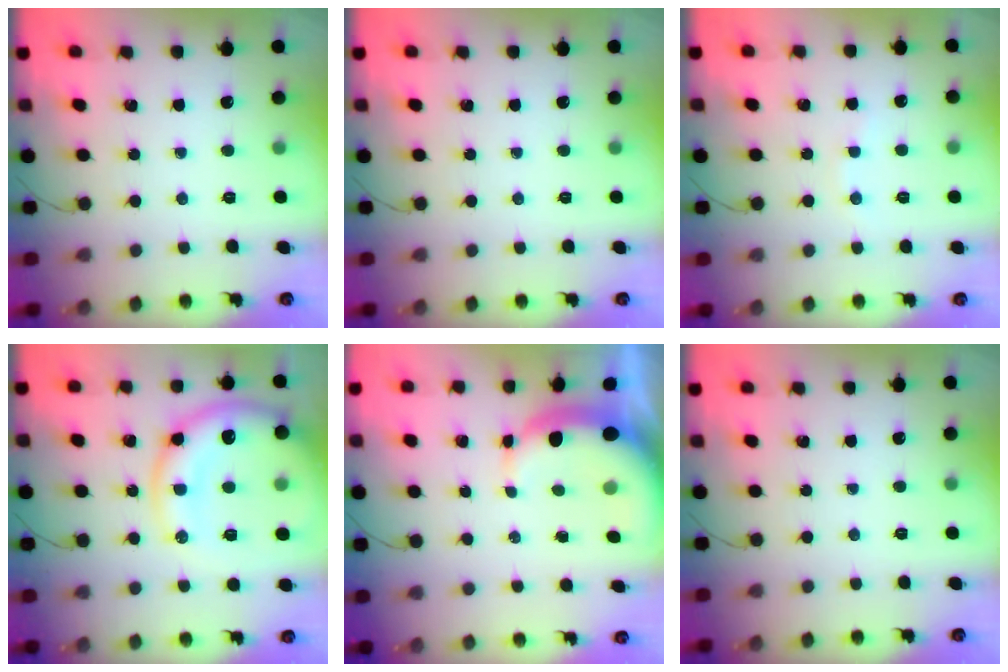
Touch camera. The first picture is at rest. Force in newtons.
{"total": 0.0}
{"total": 2.6, "press": 2.5, "slide": 0.8}
{"total": 17.1, "press": 16.9, "slide": 2.7}
{"total": 7.1, "press": 7.0, "slide": 1.2}
{"total": 0.0}